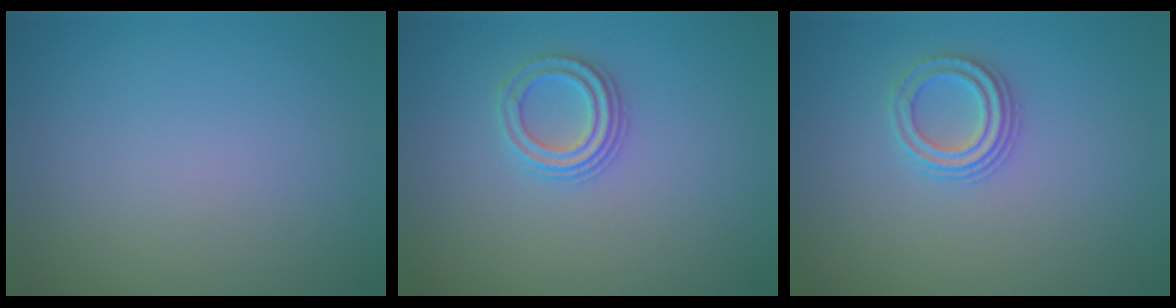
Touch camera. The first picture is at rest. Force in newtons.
{"total": 2.3, "press": 2.2, "slide": 0.8}
{"total": 2.3, "press": 2.2, "slide": 0.8}